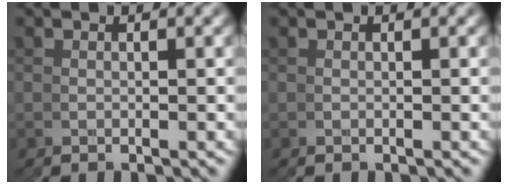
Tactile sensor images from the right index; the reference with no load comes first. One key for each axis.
{"total": 0.0}